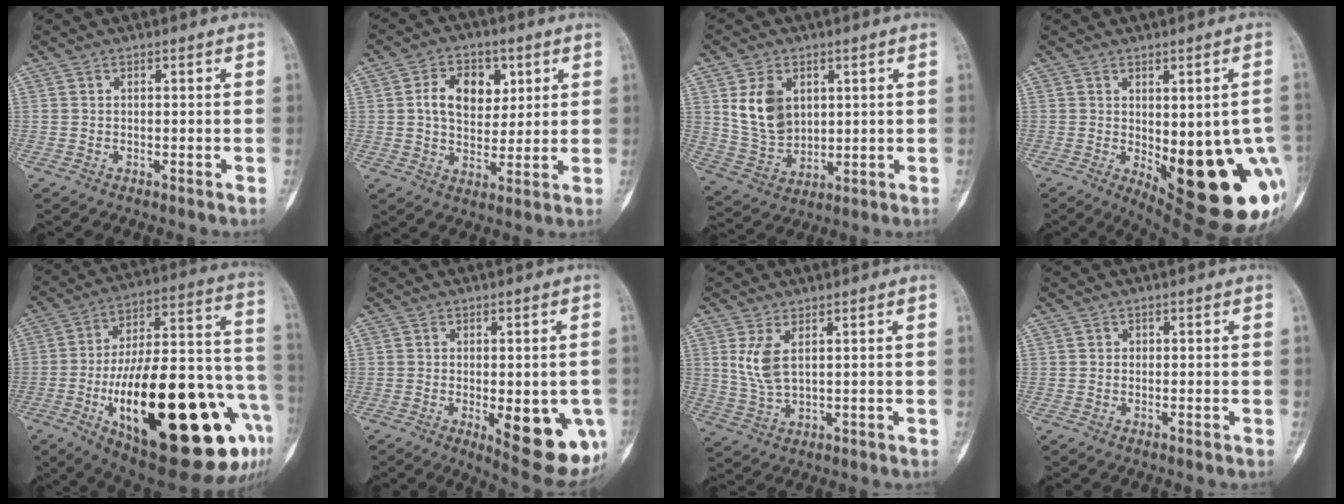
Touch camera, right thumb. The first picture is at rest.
{"total": 10.3, "force": [2.8, 7.2, 6.8], "torque": [-0.074, -0.004, 0.047]}
{"total": 10.4, "force": [3.2, 7.5, 6.5], "torque": [-0.098, -0.018, 0.076]}
{"total": 22.9, "force": [-5.5, 9.0, 20.3], "torque": [-0.187, -0.012, -0.044]}
{"total": 37.6, "force": [-13.2, 13.5, 32.6], "torque": [-0.446, 0.041, -0.189]}
{"total": 13.9, "force": [-3.9, 5.3, 12.3], "torque": [-0.125, -0.013, -0.036]}
{"total": 5.8, "force": [1.9, 2.5, 4.9], "torque": [-0.107, -0.010, 0.050]}
{"total": 0.5, "force": [0.1, 0.5, 0.1], "torque": [0.001, 0.002, 0.001]}